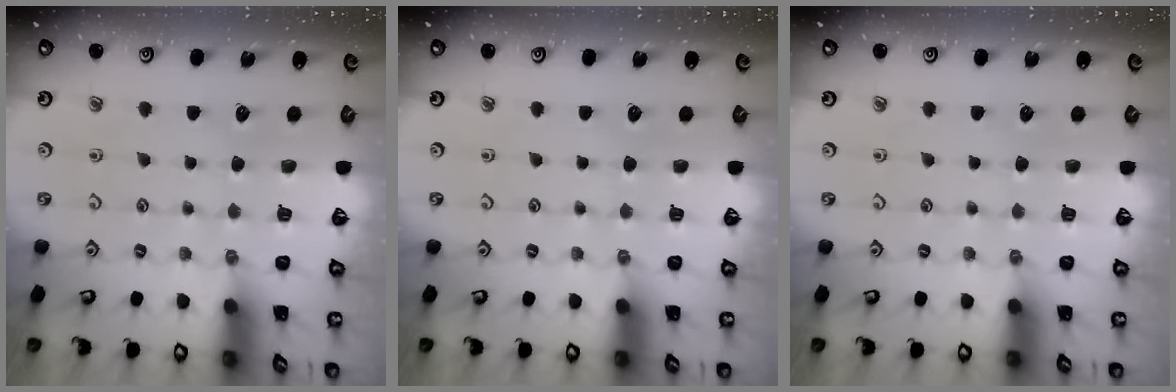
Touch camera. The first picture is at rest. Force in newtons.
{"total": 0.0}
{"total": 0.0}